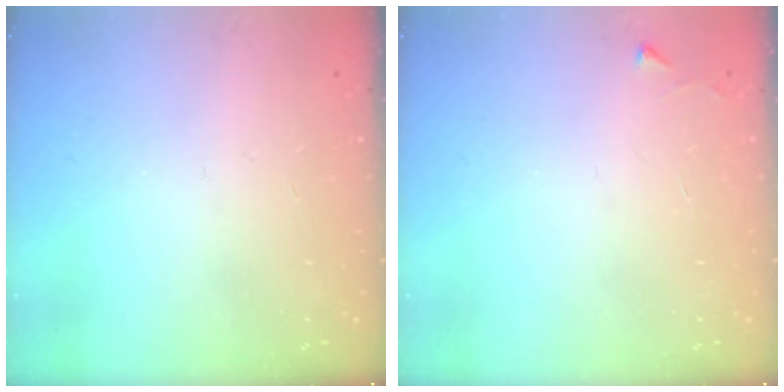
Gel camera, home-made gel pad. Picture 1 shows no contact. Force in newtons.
{"total": 2.3, "press": 2.3, "slide": 0.4}